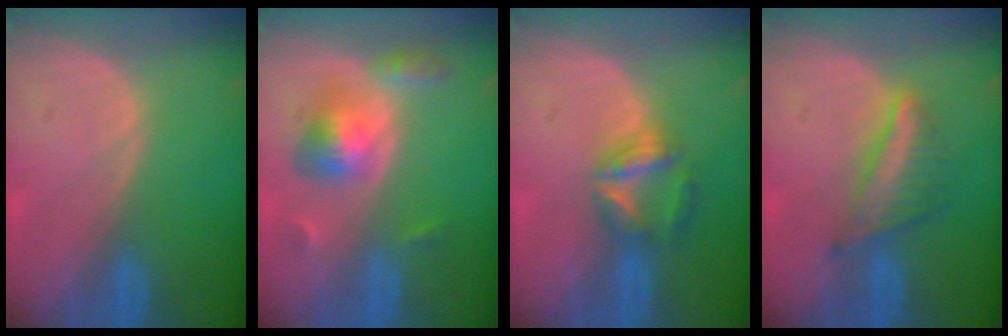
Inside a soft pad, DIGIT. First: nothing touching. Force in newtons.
{"total": 6.1, "press": 5.6, "slide": 2.4}
{"total": 5.7, "press": 5.4, "slide": 1.9}
{"total": 6.2, "press": 5.9, "slide": 2.0}